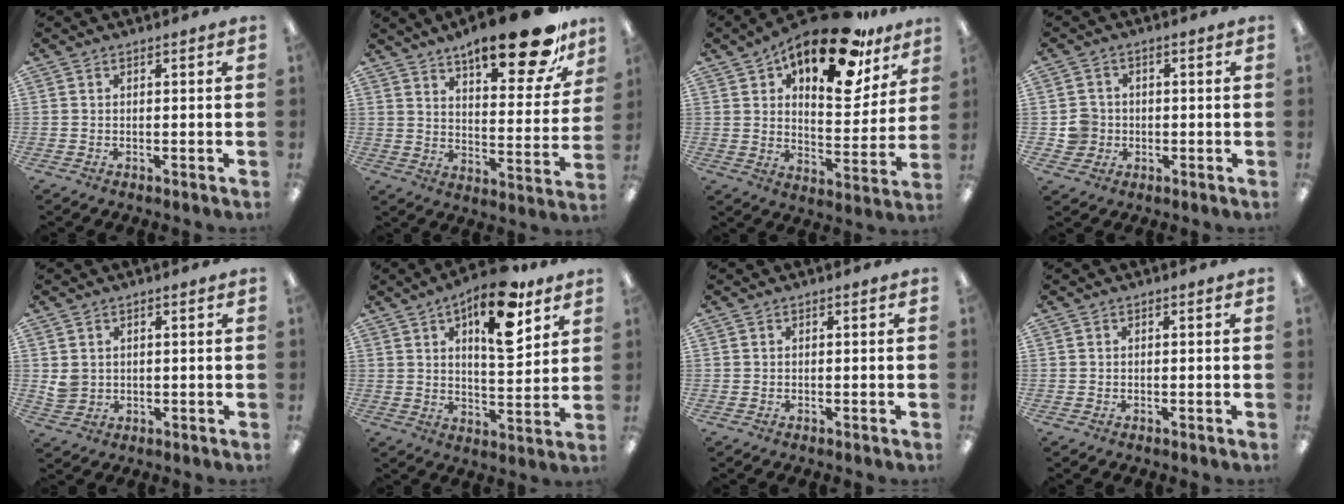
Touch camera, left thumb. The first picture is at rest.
{"total": 20.2, "force": [14.3, 6.3, 12.8], "torque": [-0.175, -0.091, 0.229]}
{"total": 21.8, "force": [14.9, 8.7, 13.4], "torque": [-0.187, -0.093, 0.247]}
{"total": 5.2, "force": [-0.7, 5.1, 0.9], "torque": [-0.015, 0.014, -0.009]}
{"total": 3.2, "force": [1.1, 2.9, 0.8], "torque": [-0.013, 0.001, 0.021]}
{"total": 16.4, "force": [9.1, 6.6, 11.9], "torque": [-0.163, -0.040, 0.145]}
{"total": 0.0}
{"total": 0.0}